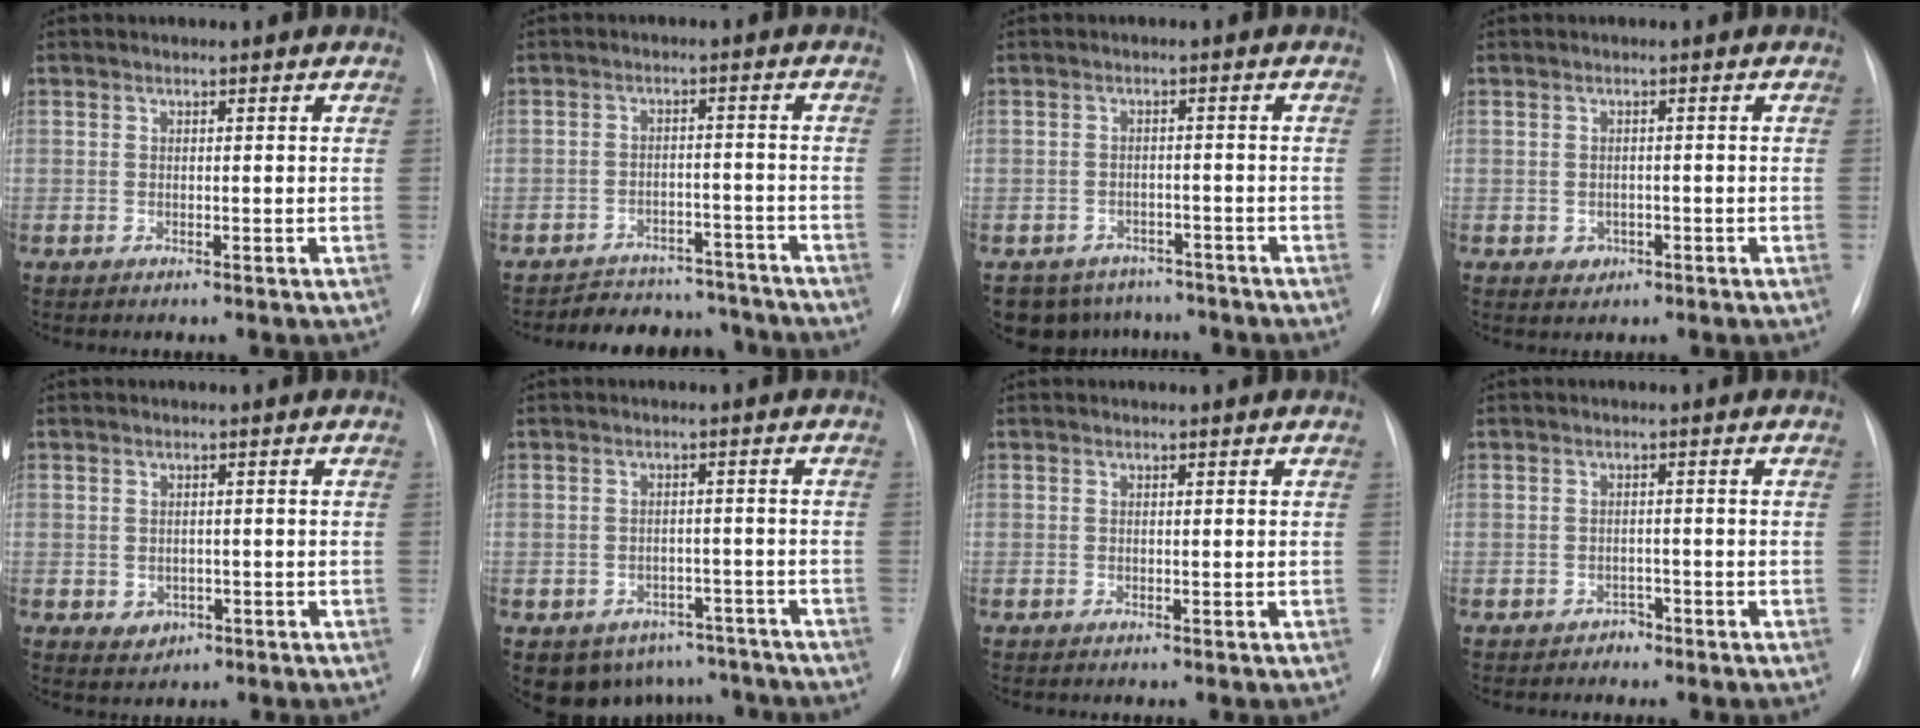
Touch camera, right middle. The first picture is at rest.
{"total": 10.5, "force": [-9.8, 3.9, 0.7], "torque": [0.003, 0.024, -0.125]}
{"total": 7.5, "force": [-6.2, 4.3, 0.4], "torque": [-0.002, 0.013, -0.077]}
{"total": 1.9, "force": [-0.8, 1.6, 0.5], "torque": [-0.005, 0.005, -0.005]}
{"total": 2.5, "force": [-0.7, 2.1, 1.0], "torque": [-0.012, 0.002, 0.001]}
{"total": 9.0, "force": [-6.8, 5.7, 1.3], "torque": [-0.004, 0.019, -0.079]}
{"total": 0.0}
{"total": 1.4, "force": [-1.1, 0.9, 0.0], "torque": [0.000, 0.003, -0.020]}